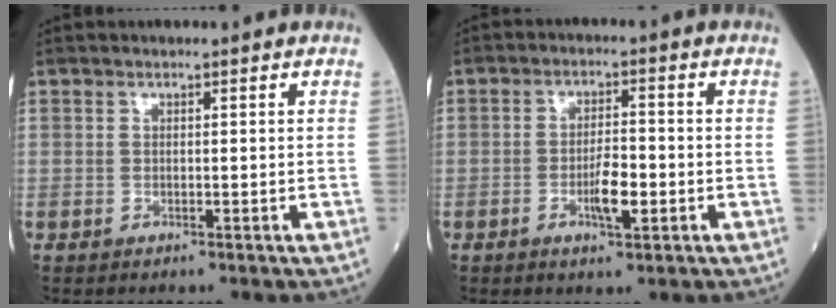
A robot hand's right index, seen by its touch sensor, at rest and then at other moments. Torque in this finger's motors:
{"motor_torque": [0.18, -0.16, 0.04, 0.00]}